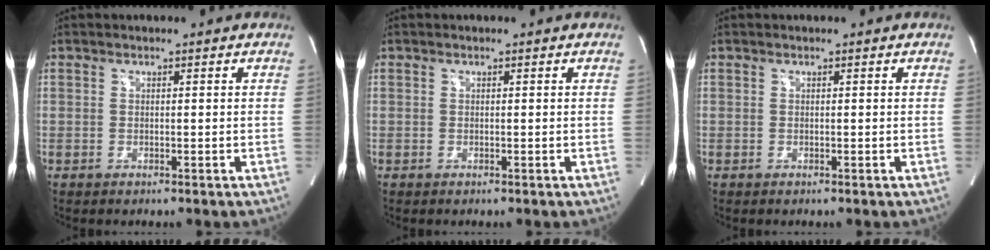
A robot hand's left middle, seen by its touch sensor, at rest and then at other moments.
{"total": 0.0}
{"total": 0.0}